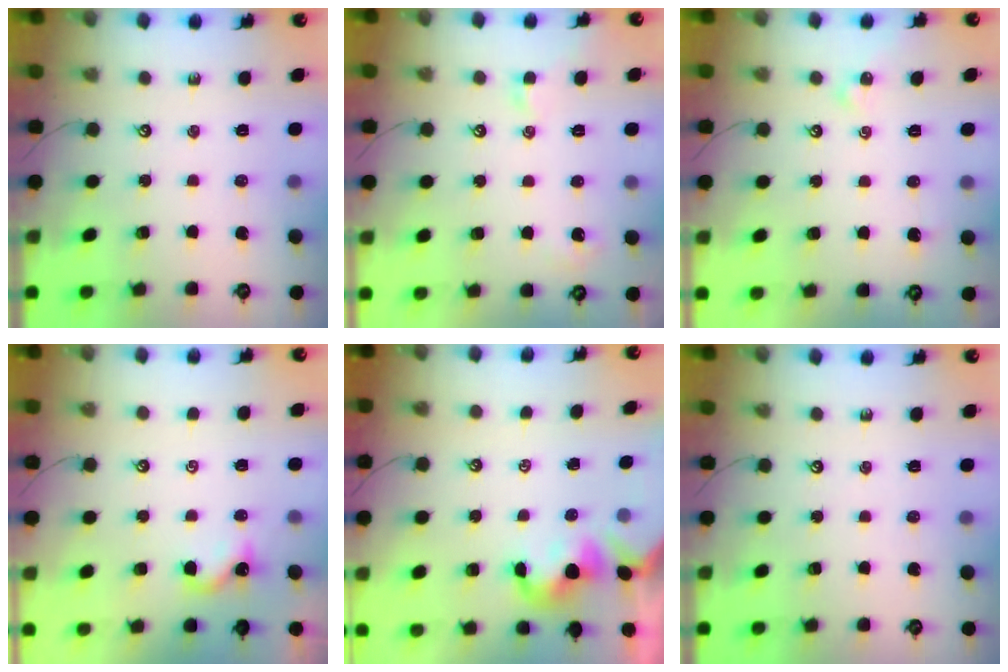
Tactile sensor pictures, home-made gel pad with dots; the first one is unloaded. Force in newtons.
{"total": 2.9, "press": 2.8, "slide": 0.8}
{"total": 1.8, "press": 1.7, "slide": 0.6}
{"total": 0.9, "press": 0.8, "slide": 0.3}
{"total": 0.0}
{"total": 0.0}